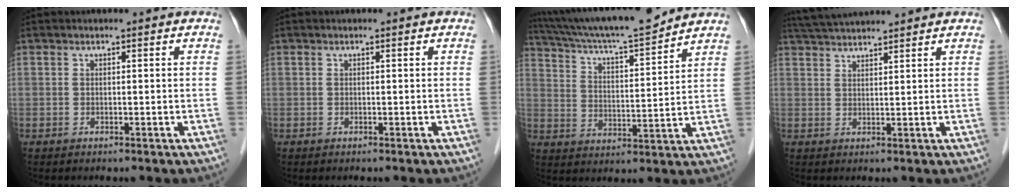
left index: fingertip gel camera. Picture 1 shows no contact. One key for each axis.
{"total": 0.0}
{"total": 16.6, "fx": 15.3, "fy": 0.2, "fz": 6.6, "tx": -0.122, "ty": 0.007, "tz": 0.247}
{"total": 6.7, "fx": 6.4, "fy": -0.2, "fz": 2.1, "tx": -0.043, "ty": 0.037, "tz": 0.109}